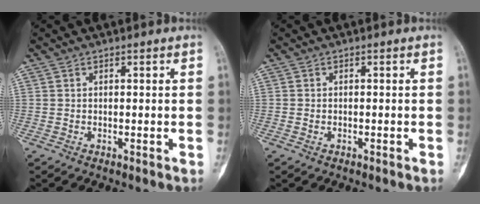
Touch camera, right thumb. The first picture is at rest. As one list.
[{"total": 0.6, "force": [-0.3, 0.3, 0.4], "torque": [-0.011, 0.006, -0.003]}]